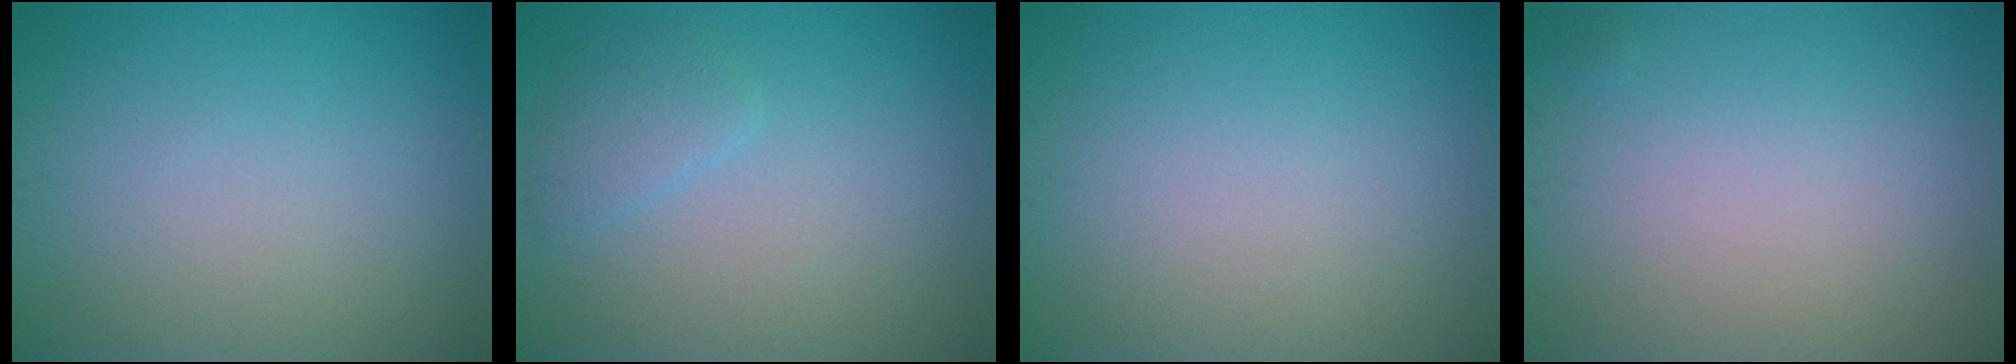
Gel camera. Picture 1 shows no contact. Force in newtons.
{"total": 1.7, "press": 1.7, "slide": 0.1}
{"total": 0.0}
{"total": 0.0}